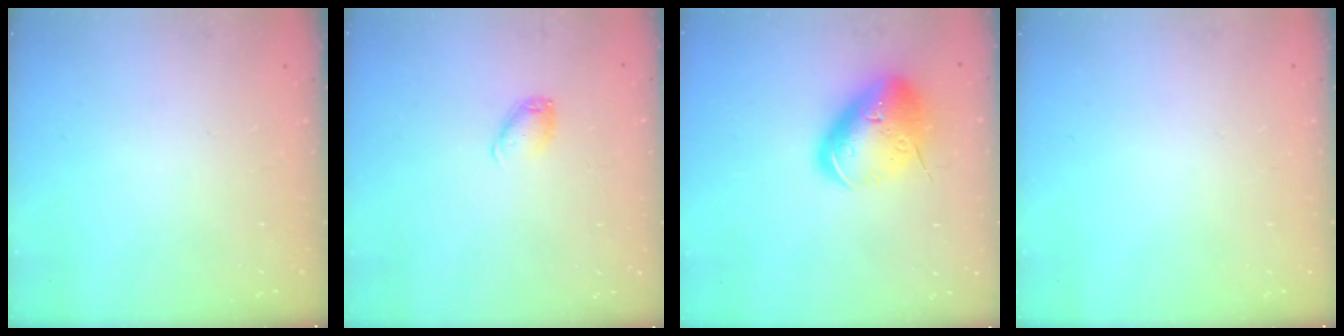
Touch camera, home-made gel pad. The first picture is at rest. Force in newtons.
{"total": 6.4, "press": 6.4, "slide": 0.8}
{"total": 18.4, "press": 18.1, "slide": 3.1}
{"total": 0.0}